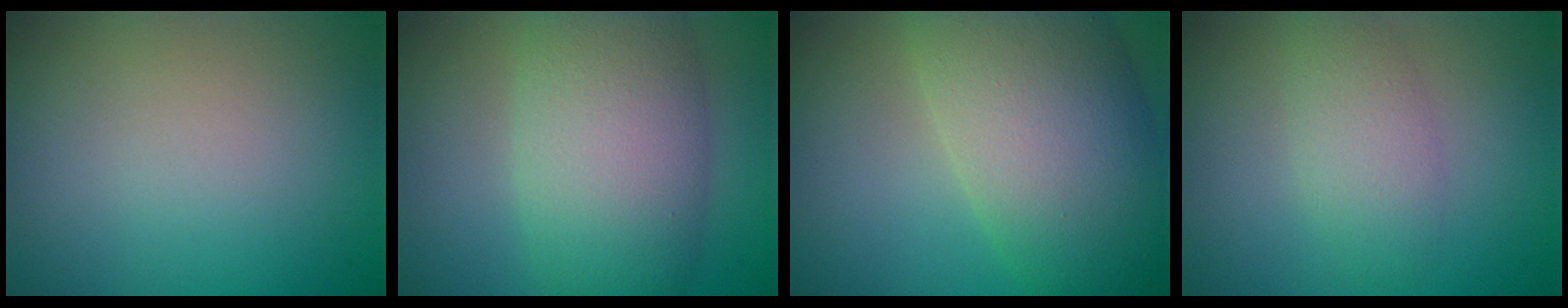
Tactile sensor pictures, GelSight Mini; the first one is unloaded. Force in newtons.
{"total": 8.1, "press": 8.1, "slide": 0.3}
{"total": 11.6, "press": 11.5, "slide": 0.6}
{"total": 2.7, "press": 2.7, "slide": 0.1}